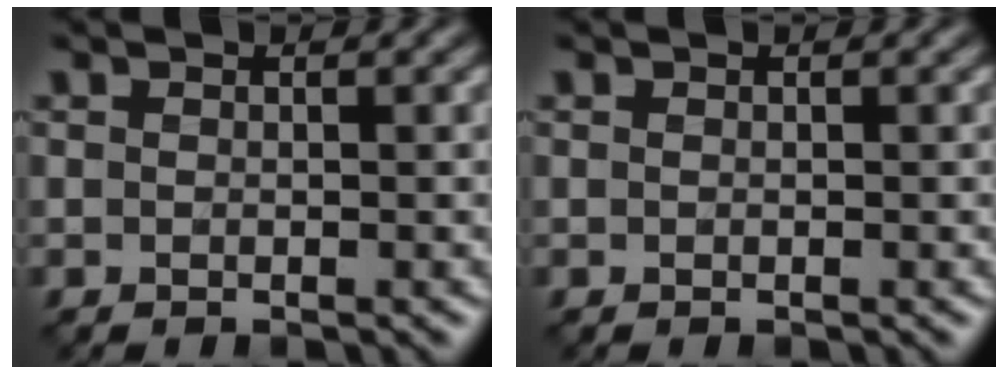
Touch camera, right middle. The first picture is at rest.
{"total": 0.0}